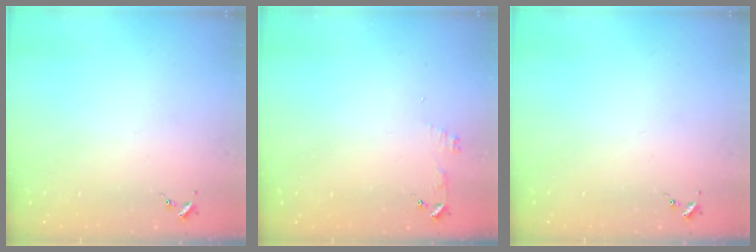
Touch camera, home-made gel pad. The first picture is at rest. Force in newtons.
{"total": 4.6, "press": 4.5, "slide": 0.4}
{"total": 0.0}